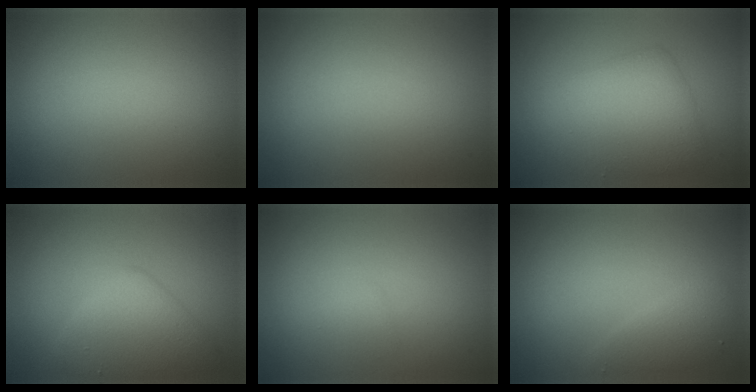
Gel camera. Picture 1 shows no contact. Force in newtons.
{"total": 0.0}
{"total": 5.3, "press": 5.3, "slide": 0.1}
{"total": 4.4, "press": 4.4, "slide": 0.0}
{"total": 0.8, "press": 0.8, "slide": 0.0}
{"total": 2.0, "press": 2.0, "slide": 0.1}